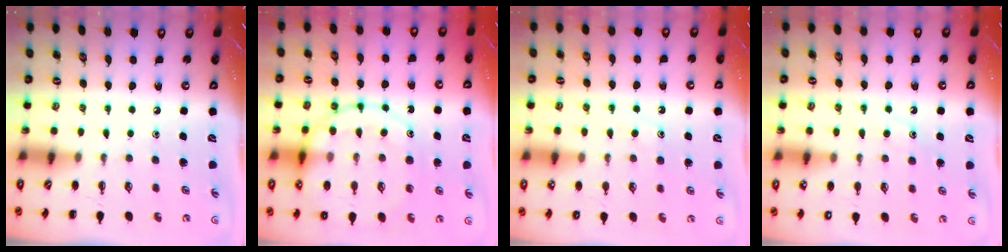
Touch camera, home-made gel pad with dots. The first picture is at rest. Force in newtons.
{"total": 18.4, "press": 18.2, "slide": 2.3}
{"total": 9.5, "press": 9.5, "slide": 0.7}
{"total": 9.7, "press": 9.6, "slide": 1.2}